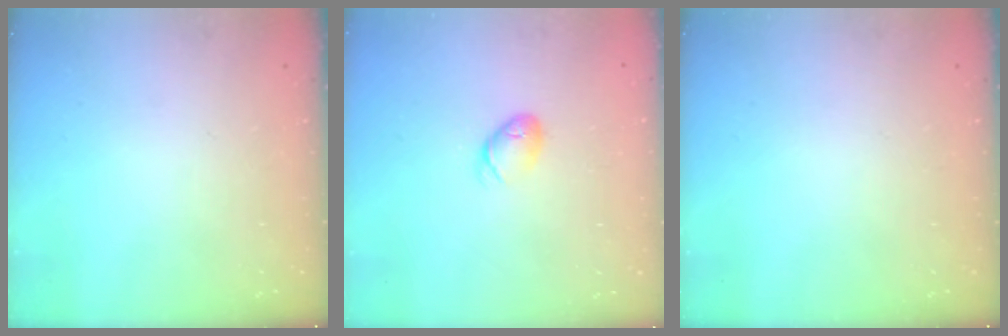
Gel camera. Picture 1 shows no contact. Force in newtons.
{"total": 6.2, "press": 6.1, "slide": 1.1}
{"total": 0.0}